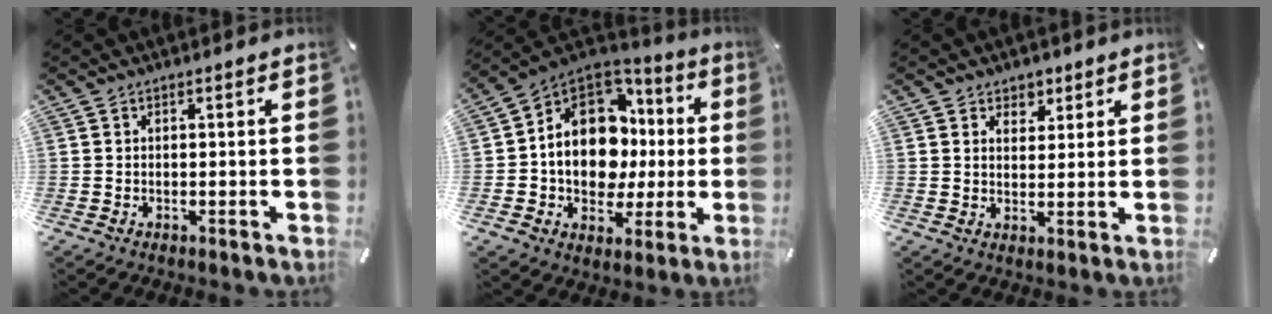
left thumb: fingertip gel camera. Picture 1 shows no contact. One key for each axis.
{"total": 15.9, "fx": 0.8, "fy": 12.4, "fz": 10.1, "tx": -0.189, "ty": -0.015, "tz": 0.014}
{"total": 4.0, "fx": 2.3, "fy": 3.2, "fz": 0.1, "tx": 0.017, "ty": -0.012, "tz": 0.035}